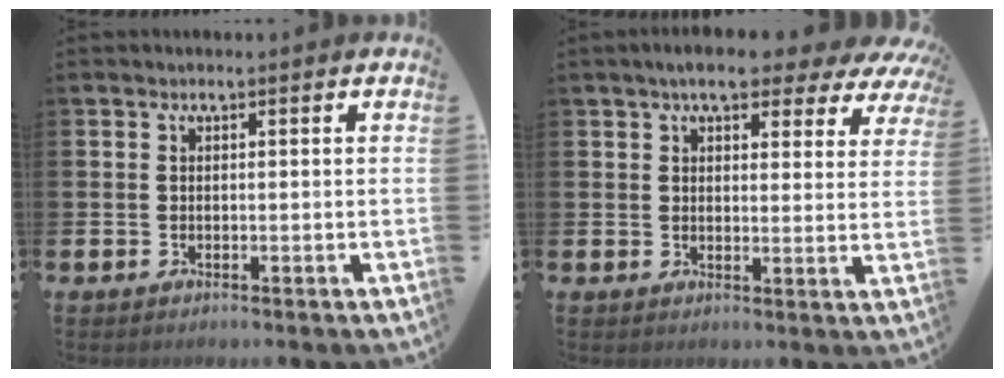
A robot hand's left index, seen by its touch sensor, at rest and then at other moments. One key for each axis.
{"total": 6.4, "fx": 5.2, "fy": 2.2, "fz": 3.0, "tx": -0.059, "ty": -0.020, "tz": 0.089}